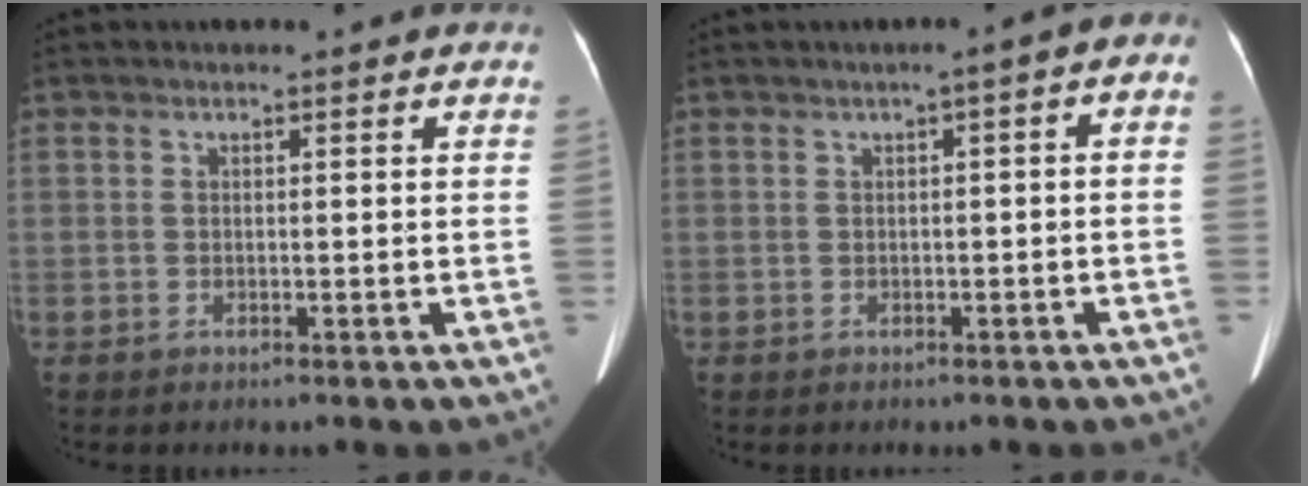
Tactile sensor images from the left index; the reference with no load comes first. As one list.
[{"total": 3.8, "force": [0.2, 1.2, 3.6], "torque": [-0.041, 0.025, -0.006]}]